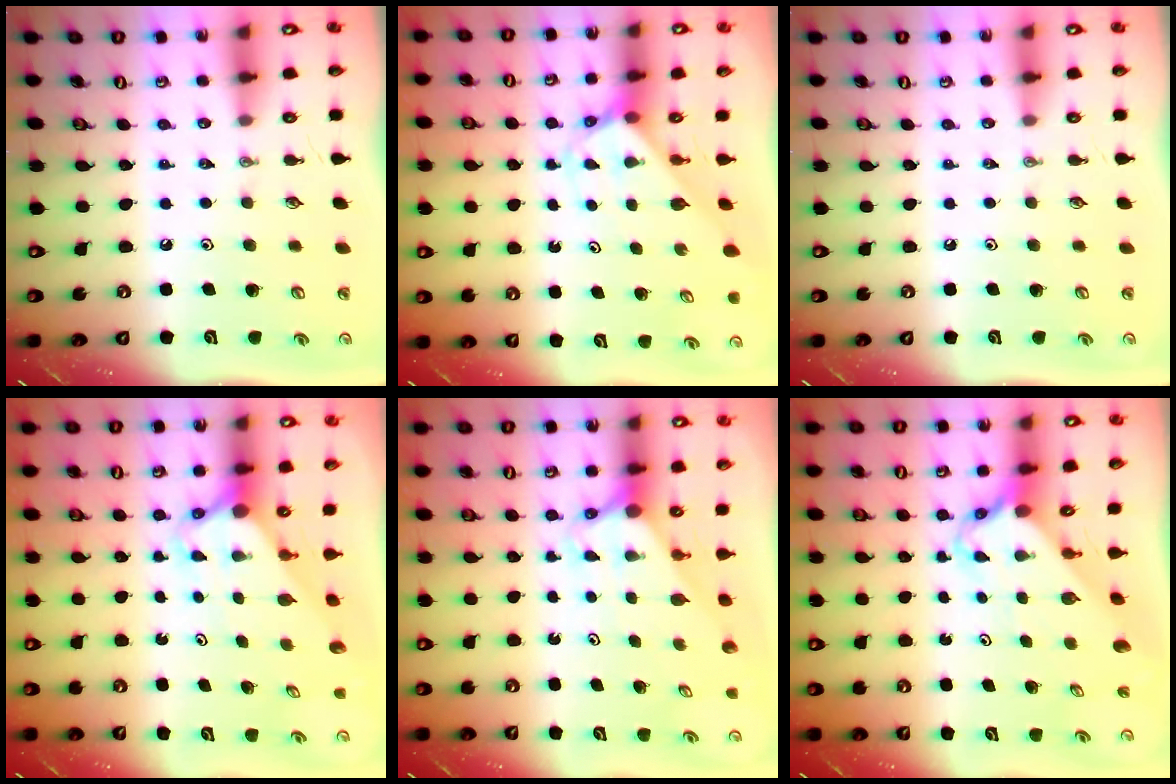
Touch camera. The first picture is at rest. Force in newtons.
{"total": 2.6, "press": 2.6, "slide": 0.2}
{"total": 0.0}
{"total": 2.9, "press": 2.9, "slide": 0.3}
{"total": 2.8, "press": 2.8, "slide": 0.0}
{"total": 2.6, "press": 2.6, "slide": 0.2}